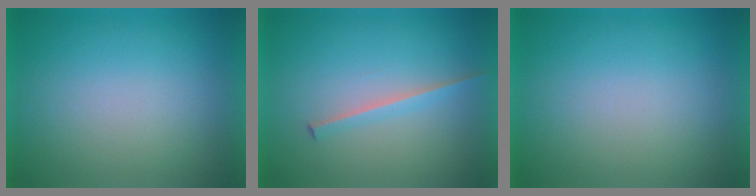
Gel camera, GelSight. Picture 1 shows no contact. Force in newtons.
{"total": 1.8}
{"total": 0.0}